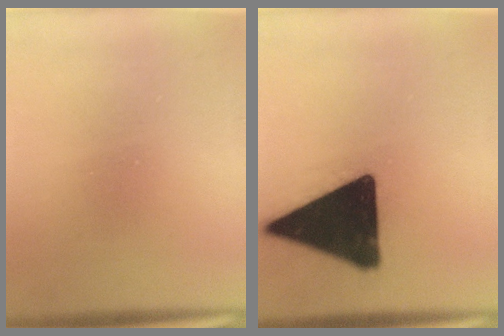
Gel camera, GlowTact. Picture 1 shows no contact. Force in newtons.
{"total": 19.6}